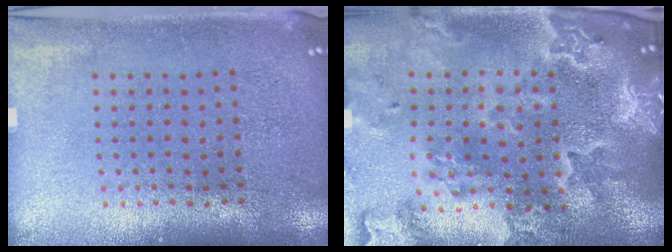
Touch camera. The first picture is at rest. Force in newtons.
{"total": 3.6, "press": 3.2, "slide": 1.8}